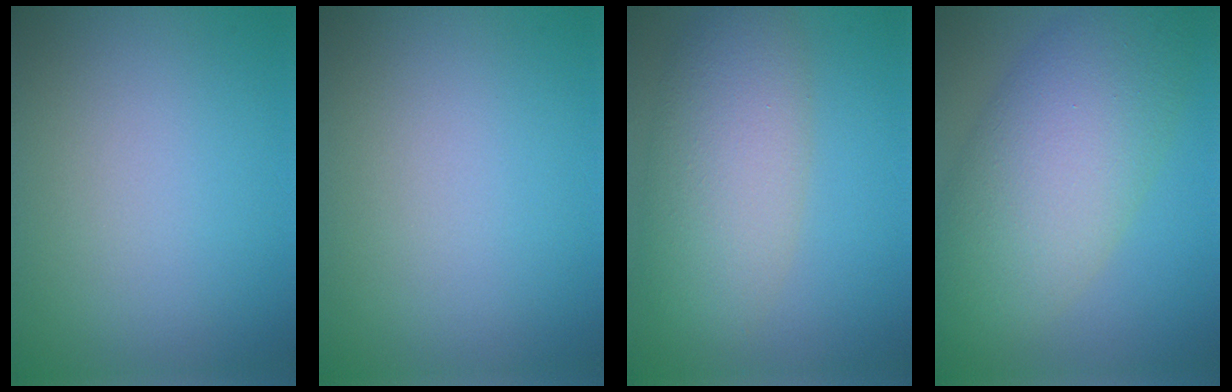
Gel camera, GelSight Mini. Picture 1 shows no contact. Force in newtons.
{"total": 0.0}
{"total": 6.3, "press": 6.3, "slide": 0.5}
{"total": 9.6, "press": 9.5, "slide": 0.3}